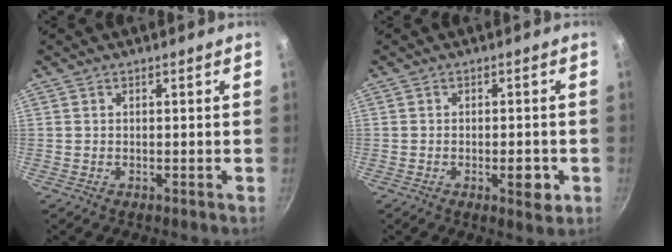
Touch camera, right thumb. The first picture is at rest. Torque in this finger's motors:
{"motor_torque": [1.09, 0.86, 0.78, -0.46, 0.05]}